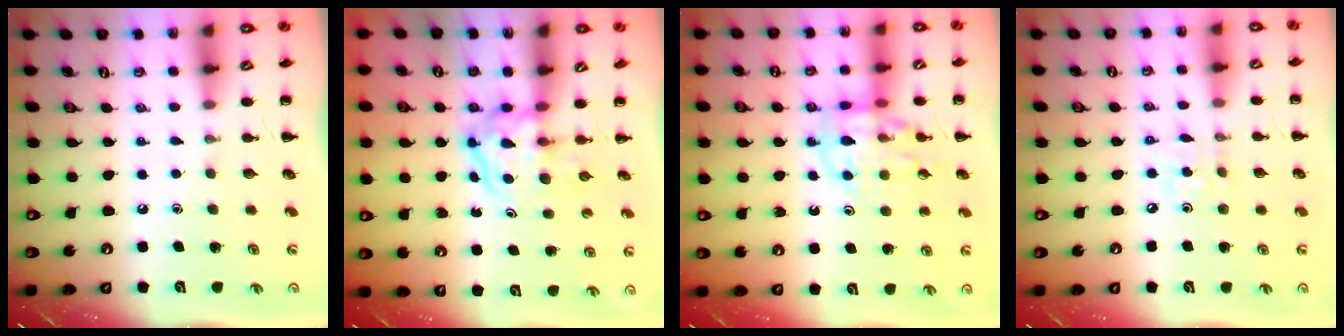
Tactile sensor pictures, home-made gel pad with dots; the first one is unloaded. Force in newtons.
{"total": 3.8, "press": 3.8, "slide": 0.4}
{"total": 13.1, "press": 13.0, "slide": 1.8}
{"total": 3.2, "press": 3.0, "slide": 1.0}